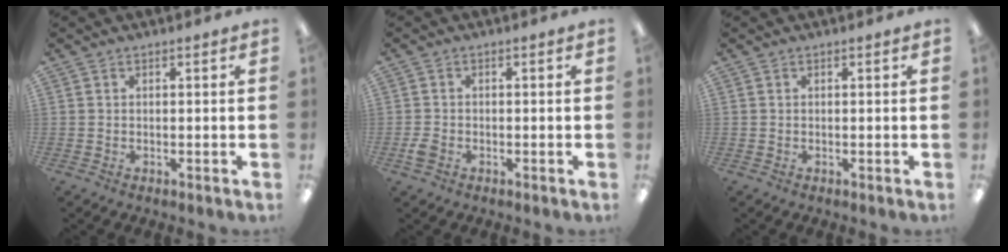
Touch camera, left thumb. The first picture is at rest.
{"total": 2.5, "force": [-1.2, 1.8, 1.3], "torque": [-0.028, 0.004, -0.023]}
{"total": 0.0}